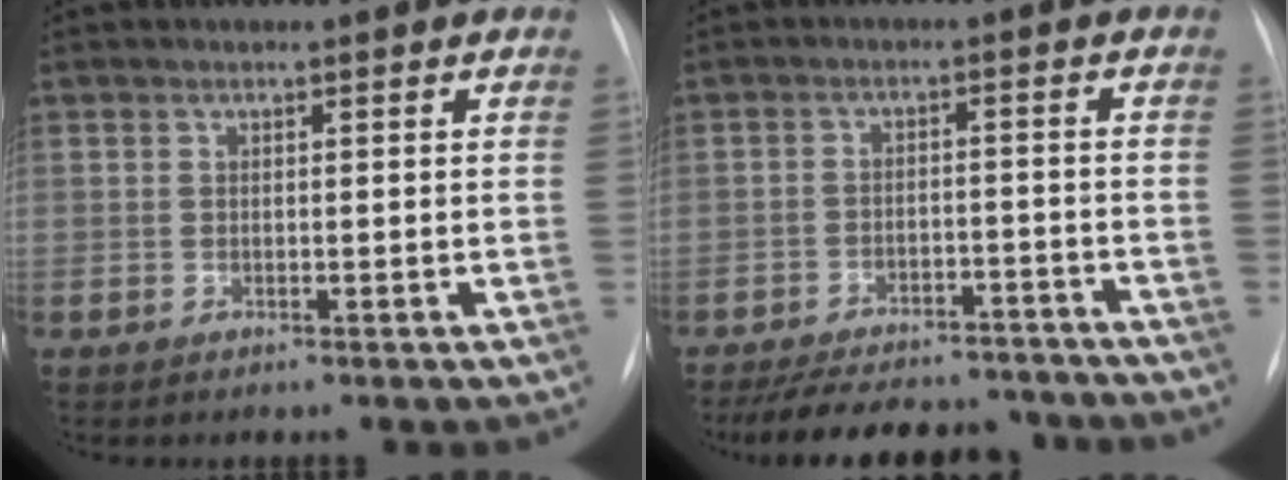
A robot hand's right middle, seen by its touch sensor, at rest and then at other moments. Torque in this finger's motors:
{"motor_torque": [1.03, -1.11, 0.29, 0.05]}